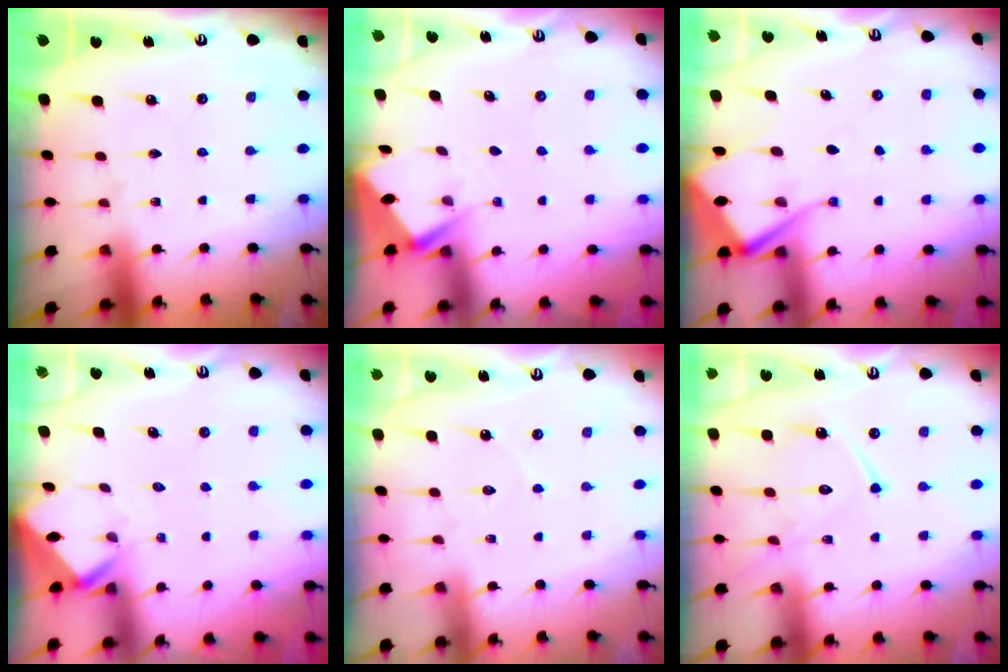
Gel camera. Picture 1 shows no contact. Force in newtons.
{"total": 3.0, "press": 2.9, "slide": 0.4}
{"total": 8.9, "press": 8.8, "slide": 0.7}
{"total": 3.0, "press": 3.0, "slide": 0.3}
{"total": 2.4, "press": 2.4, "slide": 0.3}
{"total": 13.6, "press": 13.6, "slide": 1.3}